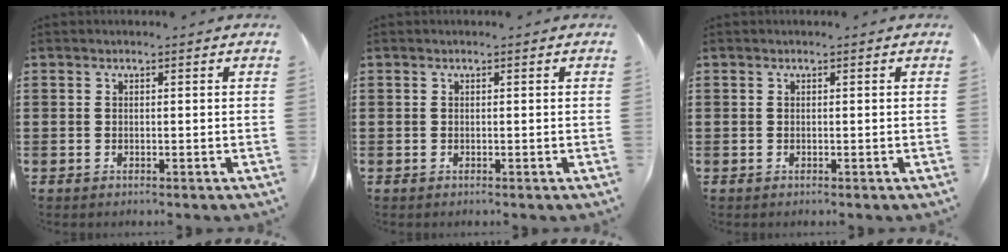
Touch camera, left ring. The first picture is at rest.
{"total": 0.0}
{"total": 0.0}